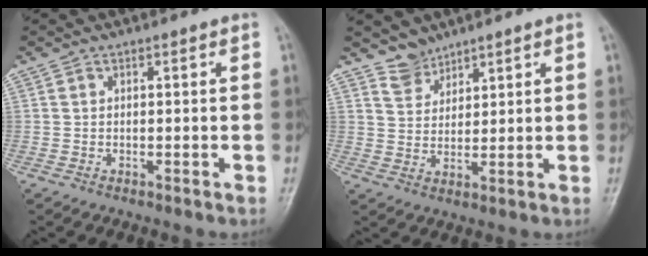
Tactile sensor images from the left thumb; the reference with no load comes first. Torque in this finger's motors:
{"motor_torque": [-0.41, 0.09, -0.08, -0.08, -0.04]}